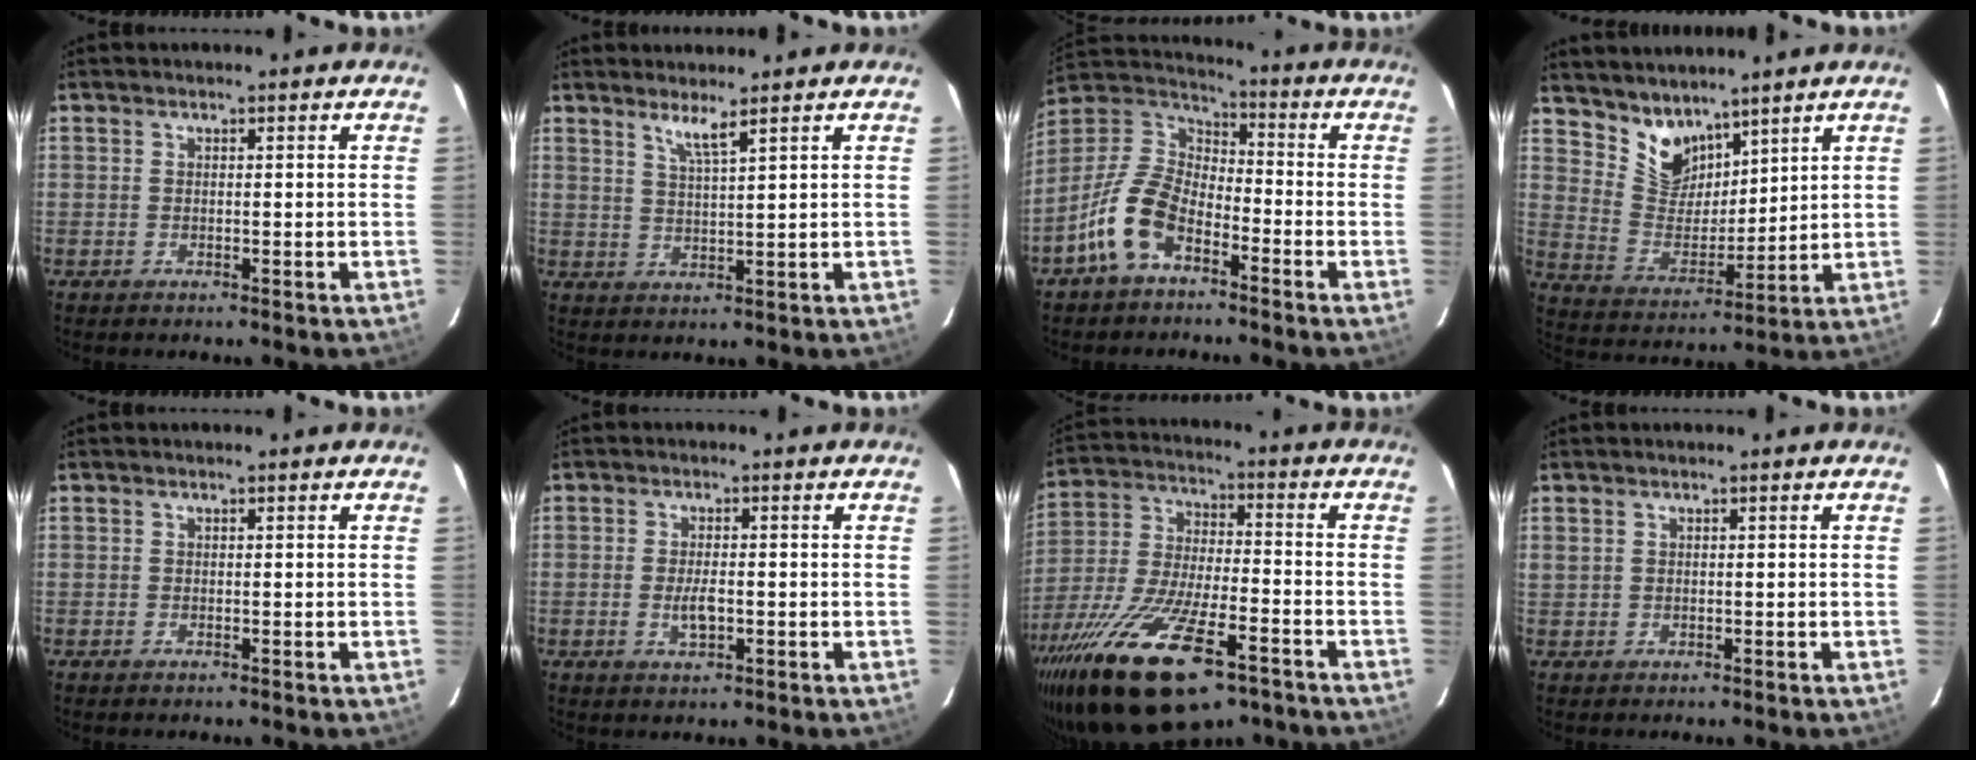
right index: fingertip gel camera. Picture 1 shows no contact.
{"total": 3.4, "force": [2.6, -0.4, 2.3], "torque": [-0.046, -0.006, 0.048]}
{"total": 12.7, "force": [-7.0, 6.7, 8.2], "torque": [-0.175, 0.016, -0.140]}
{"total": 9.1, "force": [7.2, 4.9, 2.7], "torque": [-0.047, 0.002, 0.148]}
{"total": 0.0}
{"total": 3.5, "force": [-0.7, 1.4, 3.1], "torque": [-0.058, -0.002, -0.010]}
{"total": 25.4, "force": [-16.0, 8.9, 17.6], "torque": [-0.354, -0.055, -0.270]}
{"total": 0.7, "force": [0.4, 0.6, 0.2], "torque": [-0.002, 0.004, 0.009]}